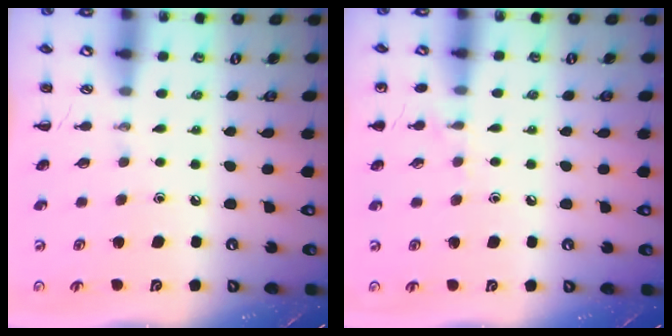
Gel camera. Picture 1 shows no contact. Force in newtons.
{"total": 6.5, "press": 6.2, "slide": 1.9}